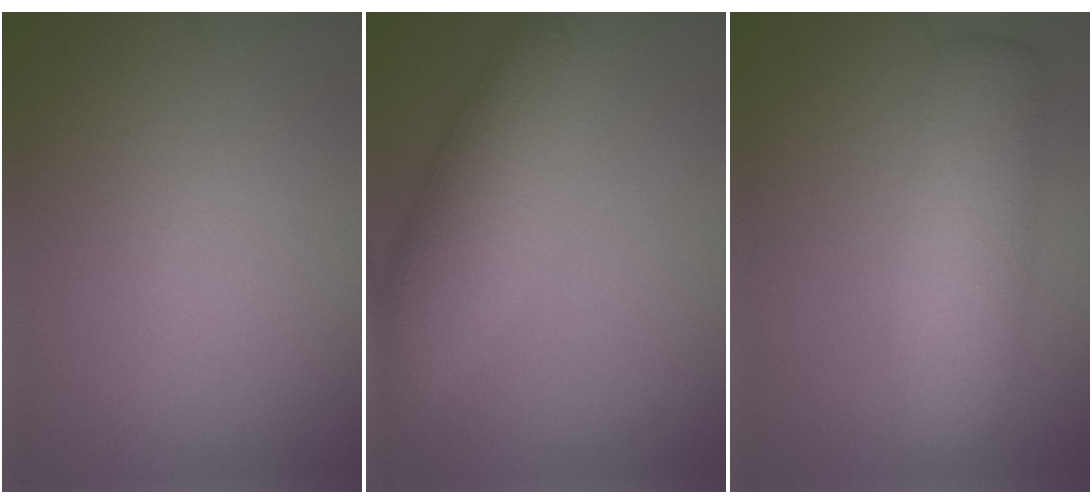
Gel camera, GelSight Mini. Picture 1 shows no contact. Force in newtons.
{"total": 7.8, "press": 7.8, "slide": 0.2}
{"total": 7.4, "press": 7.4, "slide": 0.2}